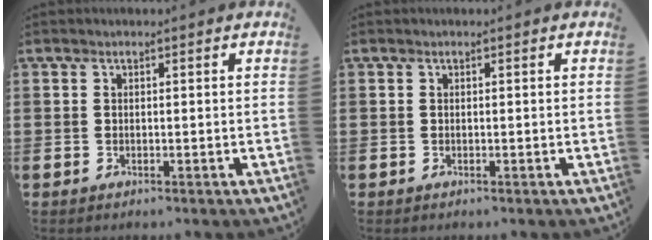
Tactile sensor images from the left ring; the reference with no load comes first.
{"total": 0.0}